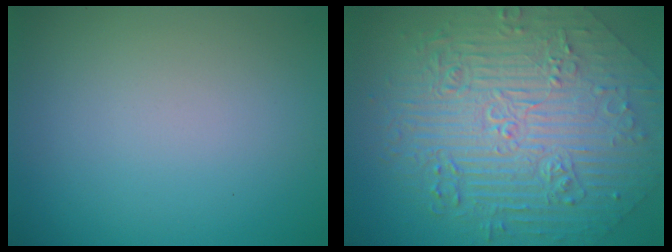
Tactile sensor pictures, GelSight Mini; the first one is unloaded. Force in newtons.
{"total": 11.1, "press": 7.5, "slide": 8.2}